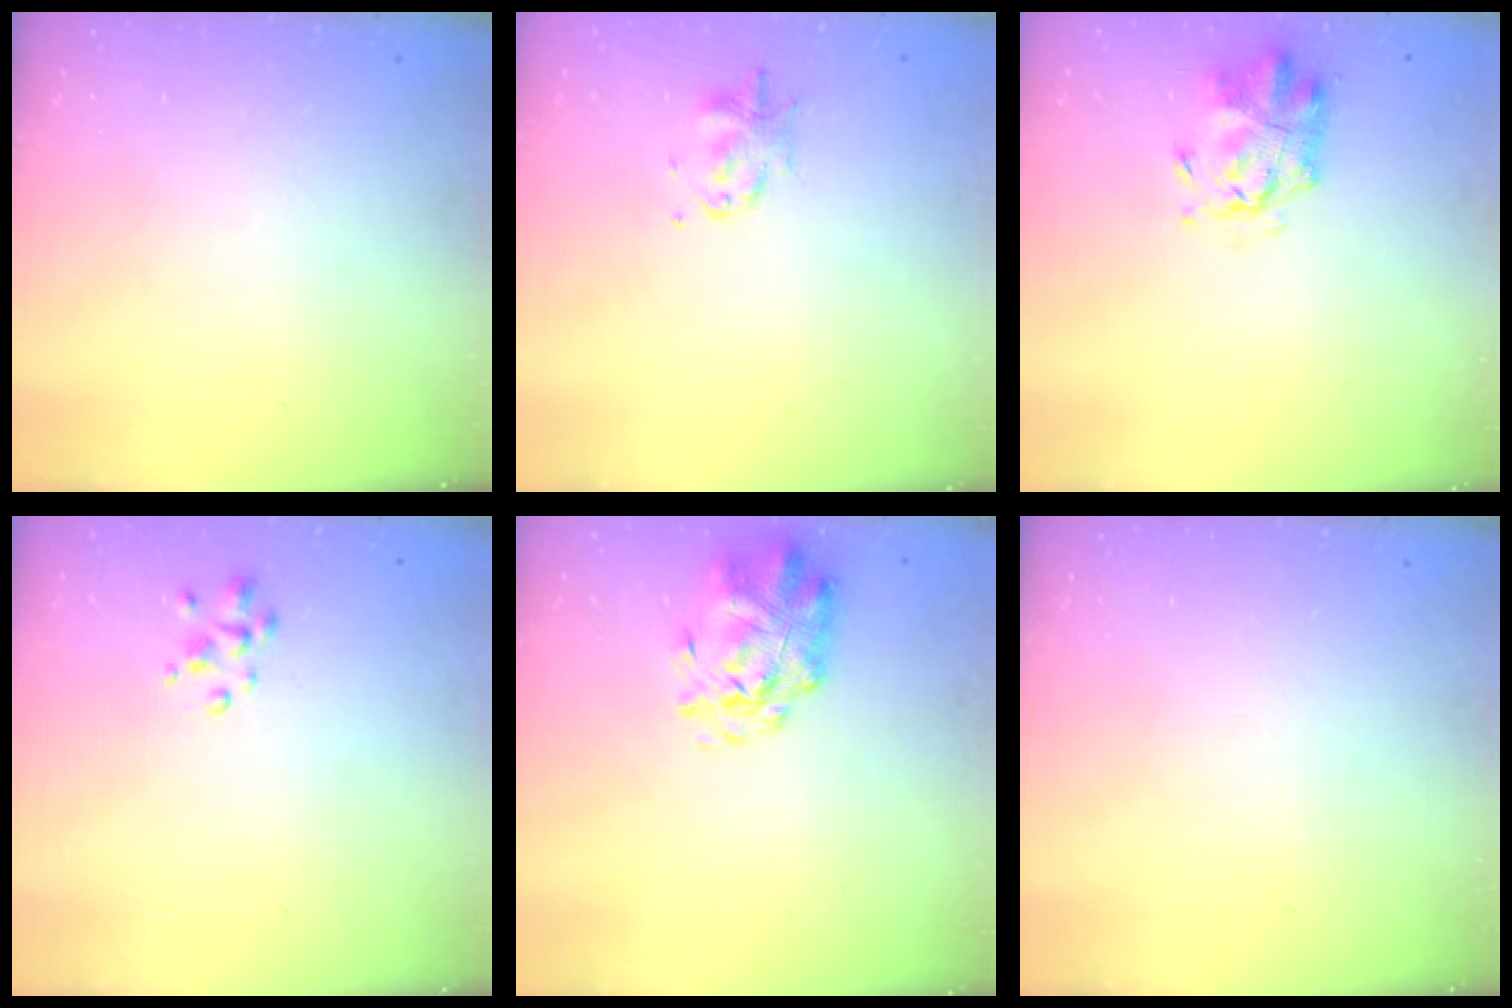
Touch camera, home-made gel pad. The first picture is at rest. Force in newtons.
{"total": 2.8, "press": 2.8, "slide": 0.2}
{"total": 2.5, "press": 2.4, "slide": 0.7}
{"total": 2.8, "press": 2.7, "slide": 0.6}
{"total": 2.9, "press": 2.8, "slide": 0.7}
{"total": 0.0}